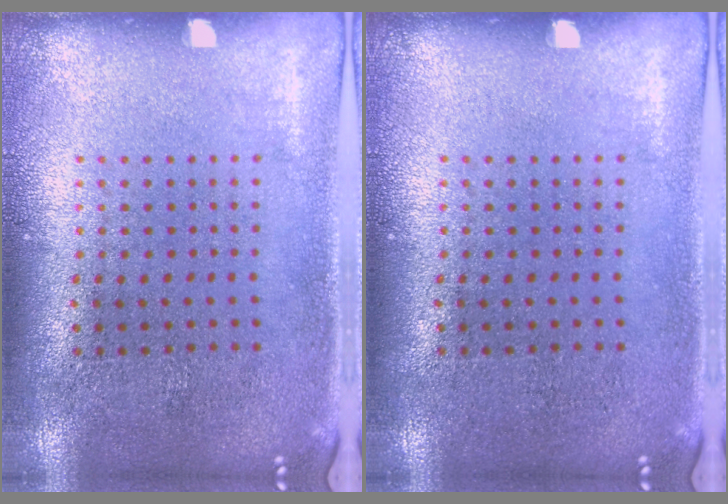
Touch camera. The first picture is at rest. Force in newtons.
{"total": 0.0}